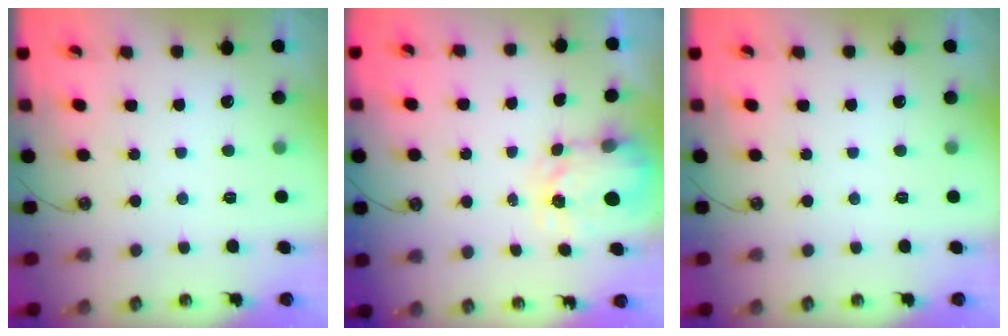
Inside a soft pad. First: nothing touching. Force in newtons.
{"total": 3.6, "press": 3.5, "slide": 0.4}
{"total": 0.0}